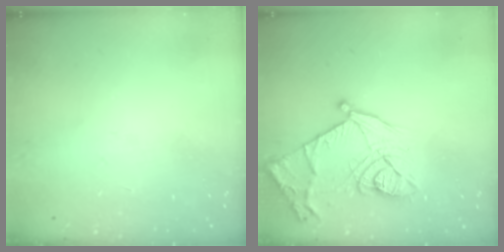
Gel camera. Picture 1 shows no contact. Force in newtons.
{"total": 17.1, "press": 17.1, "slide": 1.2}